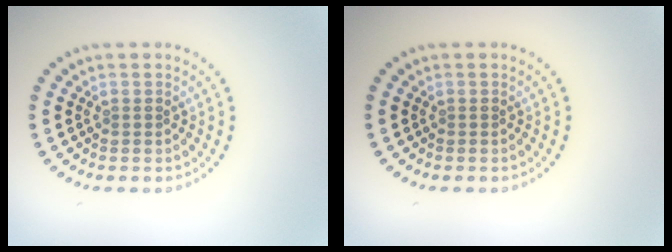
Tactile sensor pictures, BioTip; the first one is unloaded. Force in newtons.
{"total": 0.0}